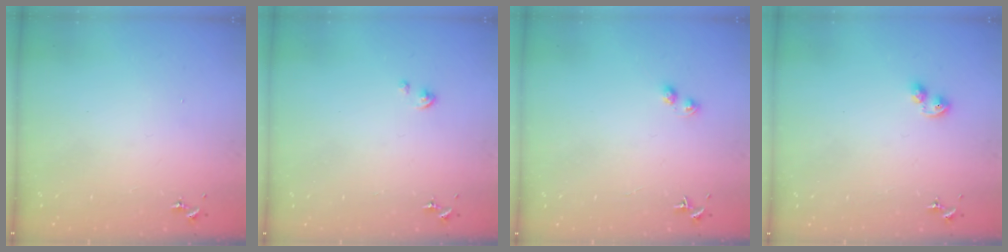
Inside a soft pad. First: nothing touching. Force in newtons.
{"total": 0.8, "press": 0.8, "slide": 0.2}
{"total": 2.3, "press": 2.2, "slide": 0.3}
{"total": 4.3, "press": 4.2, "slide": 1.0}